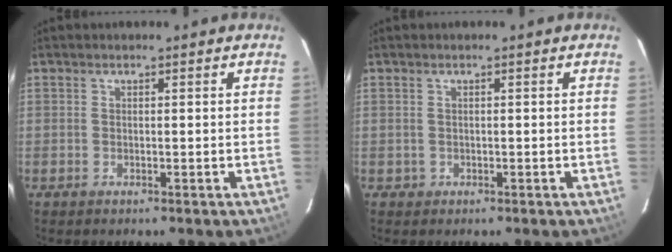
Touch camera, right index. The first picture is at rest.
{"total": 0.8, "force": [-0.2, 0.7, 0.0], "torque": [0.002, 0.002, 0.002]}